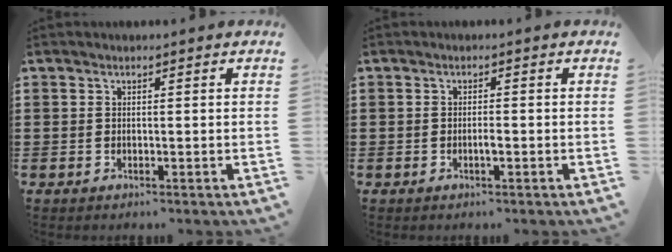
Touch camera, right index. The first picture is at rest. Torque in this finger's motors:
{"motor_torque": [1.21, 0.39, 0.11, 0.04]}